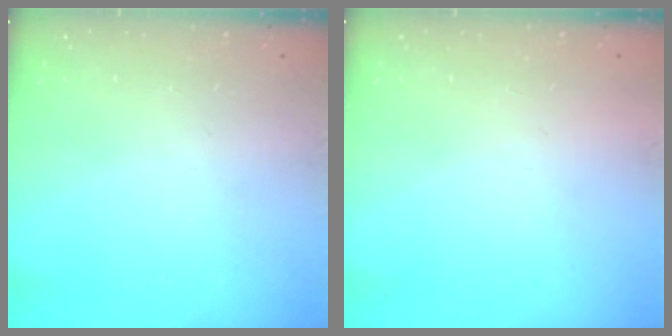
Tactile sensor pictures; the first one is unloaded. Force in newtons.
{"total": 1.5, "press": 1.5, "slide": 0.1}